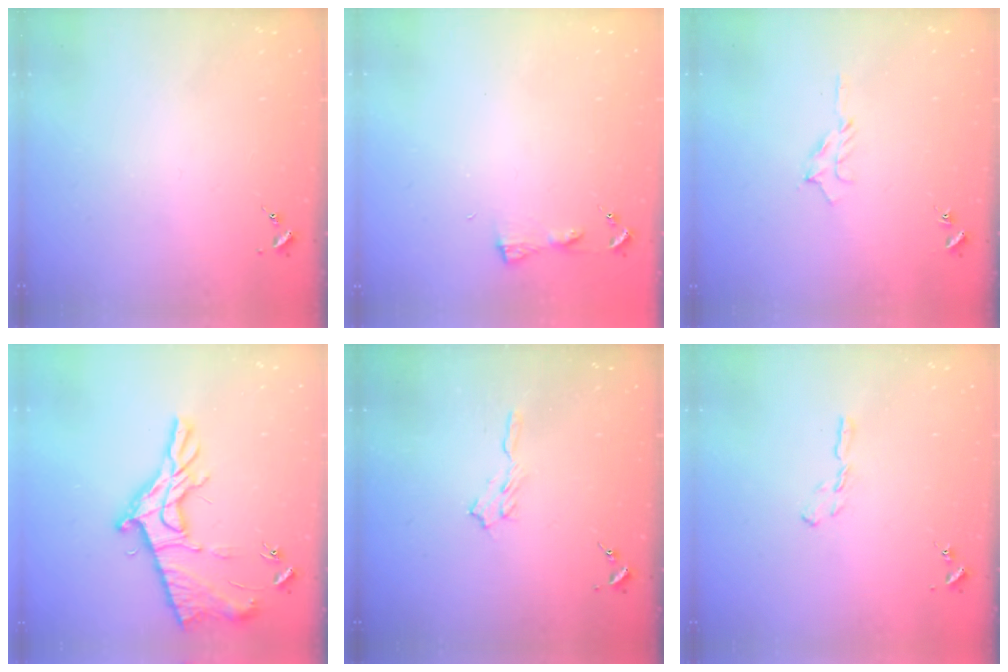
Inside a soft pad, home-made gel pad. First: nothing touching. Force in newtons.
{"total": 3.2, "press": 3.1, "slide": 0.3}
{"total": 6.3, "press": 6.3, "slide": 0.7}
{"total": 17.4, "press": 17.3, "slide": 0.9}
{"total": 5.8, "press": 5.7, "slide": 0.6}
{"total": 3.9, "press": 3.9, "slide": 0.4}